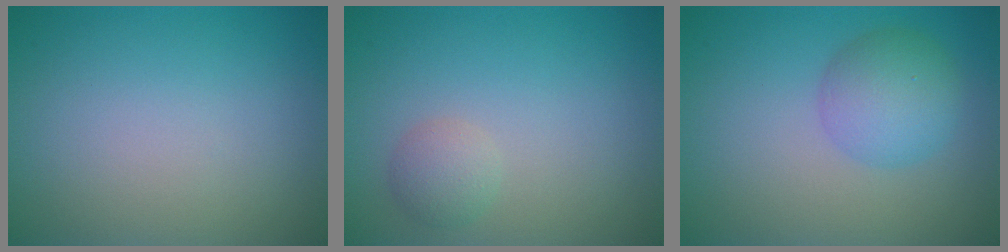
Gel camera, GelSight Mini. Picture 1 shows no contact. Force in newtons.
{"total": 1.6, "press": 1.6, "slide": 0.1}
{"total": 3.9, "press": 3.9, "slide": 0.1}